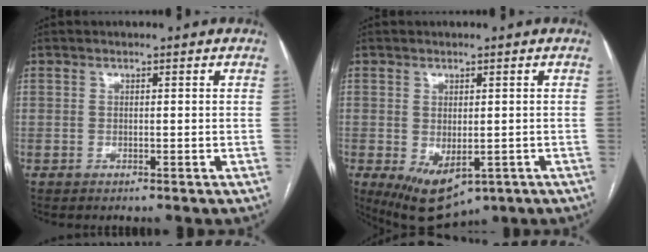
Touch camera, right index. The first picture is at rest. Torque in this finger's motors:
{"motor_torque": [1.59, -0.55, 0.42, 0.08]}